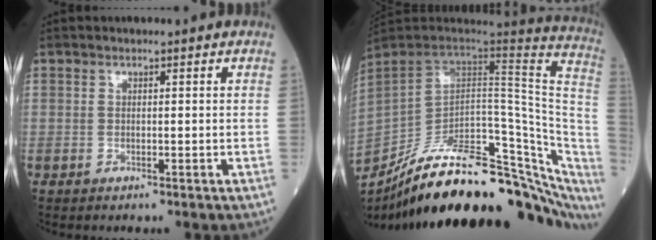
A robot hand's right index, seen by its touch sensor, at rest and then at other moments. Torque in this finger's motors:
{"motor_torque": [0.53, -1.61, 0.36, 0.18]}